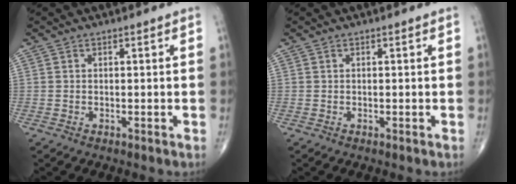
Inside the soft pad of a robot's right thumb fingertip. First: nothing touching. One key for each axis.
{"total": 0.0}